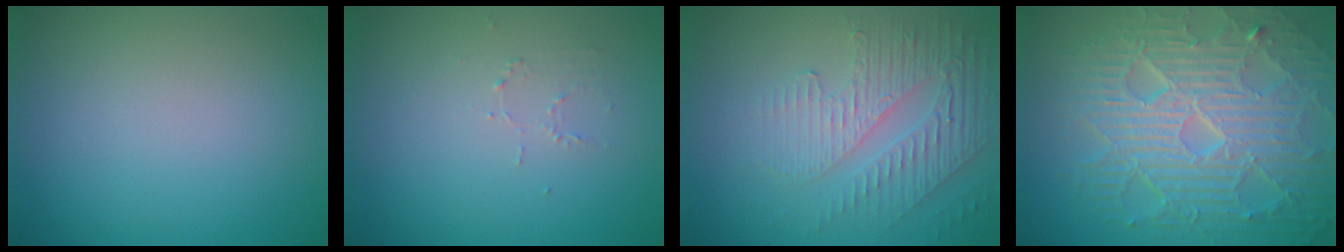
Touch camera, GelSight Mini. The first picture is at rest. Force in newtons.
{"total": 0.7, "press": 0.4, "slide": 0.6}
{"total": 5.3, "press": 3.3, "slide": 4.2}
{"total": 10.4, "press": 6.7, "slide": 7.9}